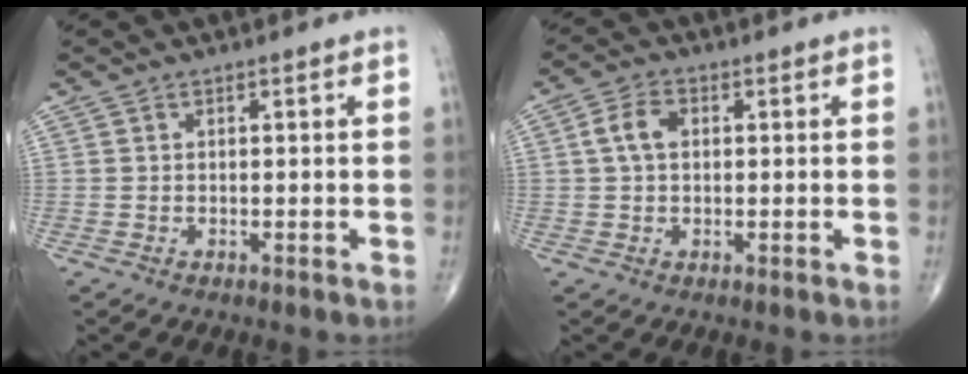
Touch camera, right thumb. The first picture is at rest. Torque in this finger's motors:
{"motor_torque": [0.74, 0.84, 0.95, 0.11, 0.04]}